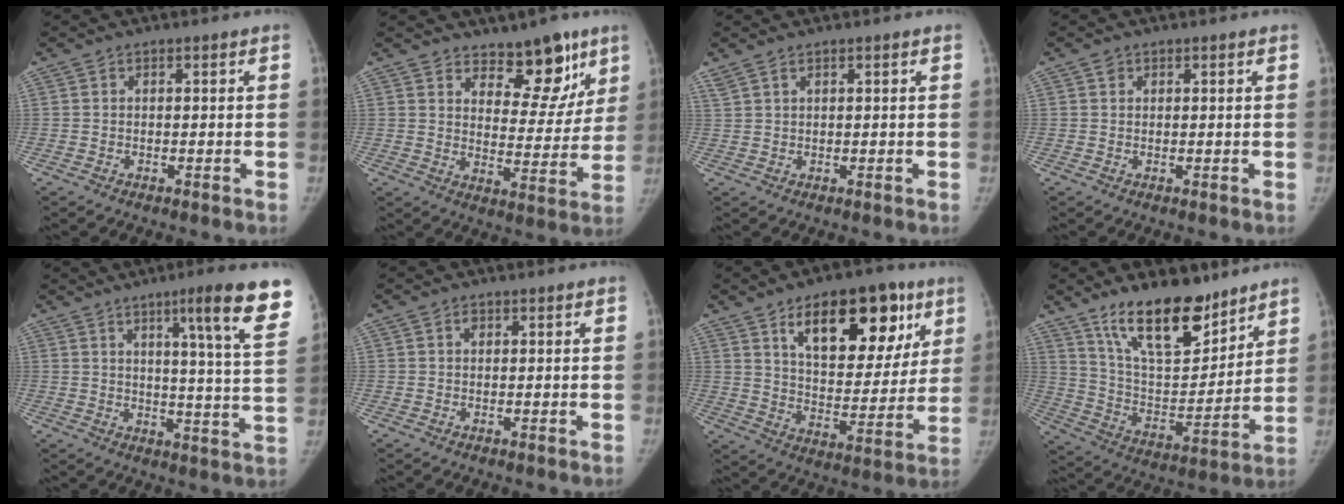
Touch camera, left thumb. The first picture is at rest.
{"total": 11.7, "force": [8.2, 5.9, 6.0], "torque": [-0.020, -0.062, 0.124]}
{"total": 2.2, "force": [1.7, 0.6, 1.2], "torque": [-0.031, 0.011, 0.040]}
{"total": 1.0, "force": [0.6, 0.7, 0.3], "torque": [0.001, -0.003, 0.009]}
{"total": 16.1, "force": [9.6, 0.5, 13.0], "torque": [-0.159, -0.048, 0.115]}
{"total": 0.6, "force": [0.2, 0.5, 0.2], "torque": [0.005, -0.004, 0.002]}
{"total": 21.7, "force": [10.9, 11.1, 15.2], "torque": [-0.160, -0.039, 0.169]}
{"total": 18.3, "force": [13.2, 7.3, 10.4], "torque": [-0.122, -0.092, 0.235]}